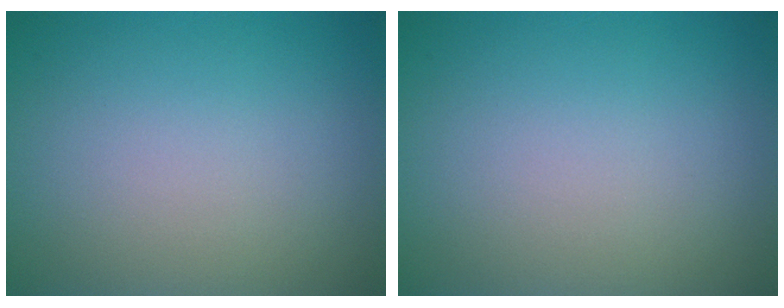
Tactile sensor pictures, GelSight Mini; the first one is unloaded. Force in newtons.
{"total": 0.0}